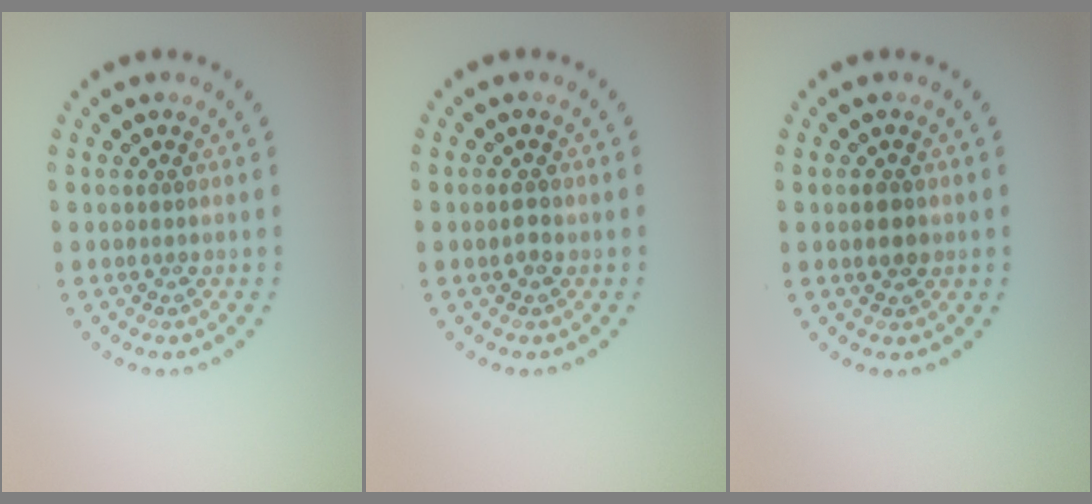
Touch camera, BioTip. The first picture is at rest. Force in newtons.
{"total": 1.1, "press": 1.1, "slide": 0.1}
{"total": 1.6, "press": 1.6, "slide": 0.2}